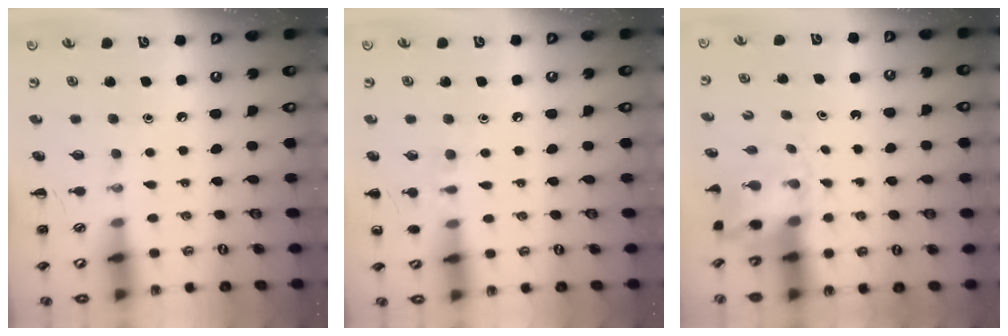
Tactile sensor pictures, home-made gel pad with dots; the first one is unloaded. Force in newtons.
{"total": 7.2, "press": 7.0, "slide": 1.8}
{"total": 2.9, "press": 2.8, "slide": 0.7}